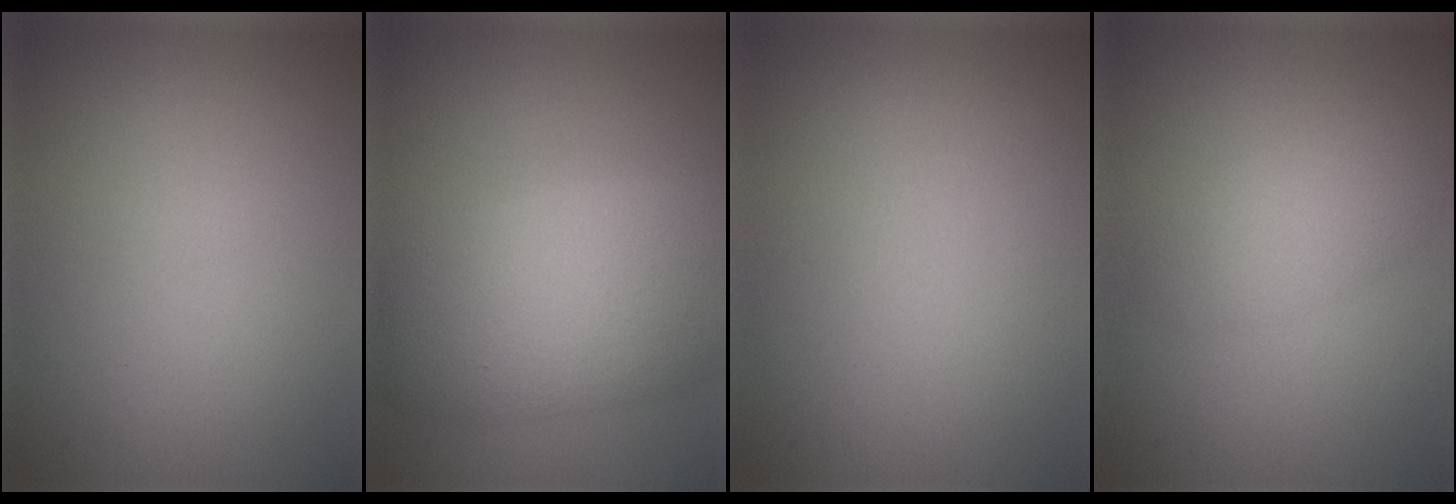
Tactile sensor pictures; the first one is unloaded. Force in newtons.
{"total": 8.6, "press": 8.6, "slide": 0.6}
{"total": 0.0}
{"total": 2.7, "press": 2.7, "slide": 0.1}